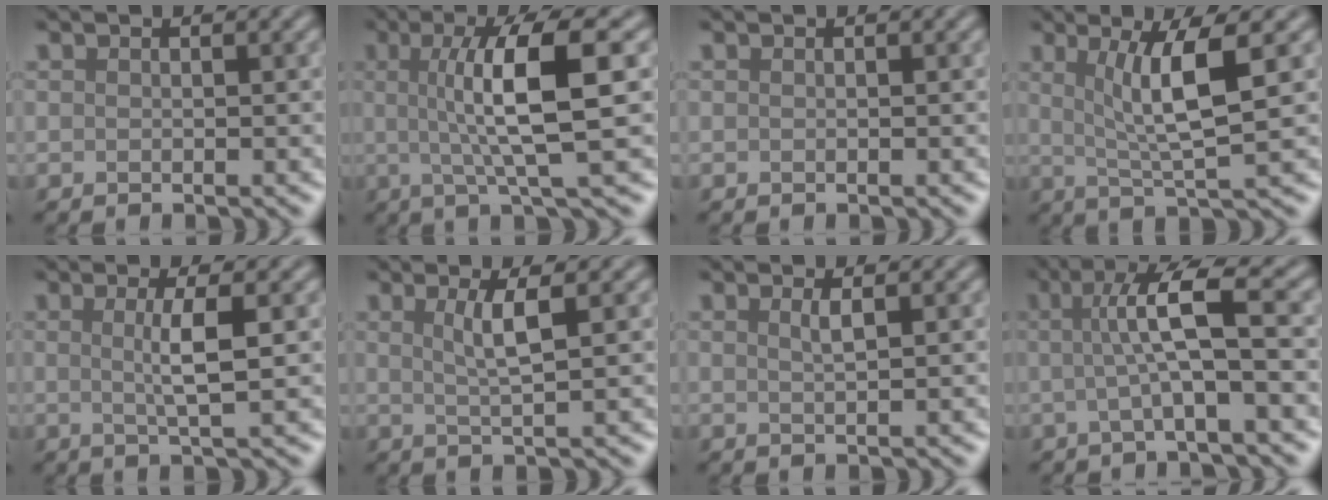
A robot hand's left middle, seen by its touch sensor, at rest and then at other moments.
{"total": 8.2, "force": [1.0, 1.8, 8.0], "torque": [-0.115, 0.007, 0.013]}
{"total": 0.0}
{"total": 5.8, "force": [1.5, 1.0, 5.5], "torque": [-0.094, 0.000, 0.031]}
{"total": 3.4, "force": [0.4, 0.7, 3.3], "torque": [-0.055, -0.001, 0.003]}
{"total": 3.0, "force": [0.9, 0.6, 2.8], "torque": [-0.048, -0.001, 0.016]}
{"total": 1.3, "force": [0.6, 0.4, 1.1], "torque": [-0.014, 0.001, 0.007]}
{"total": 5.7, "force": [0.3, 0.9, 5.7], "torque": [-0.101, 0.009, 0.001]}